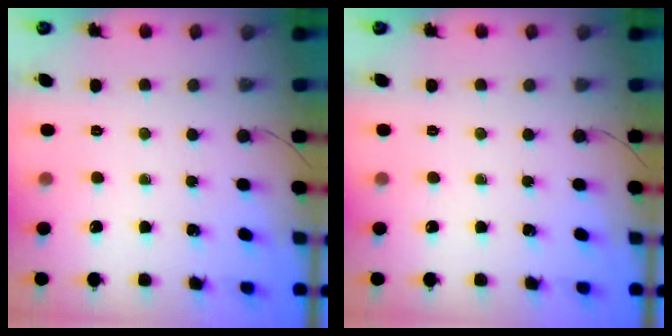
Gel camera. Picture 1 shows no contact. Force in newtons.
{"total": 0.0}